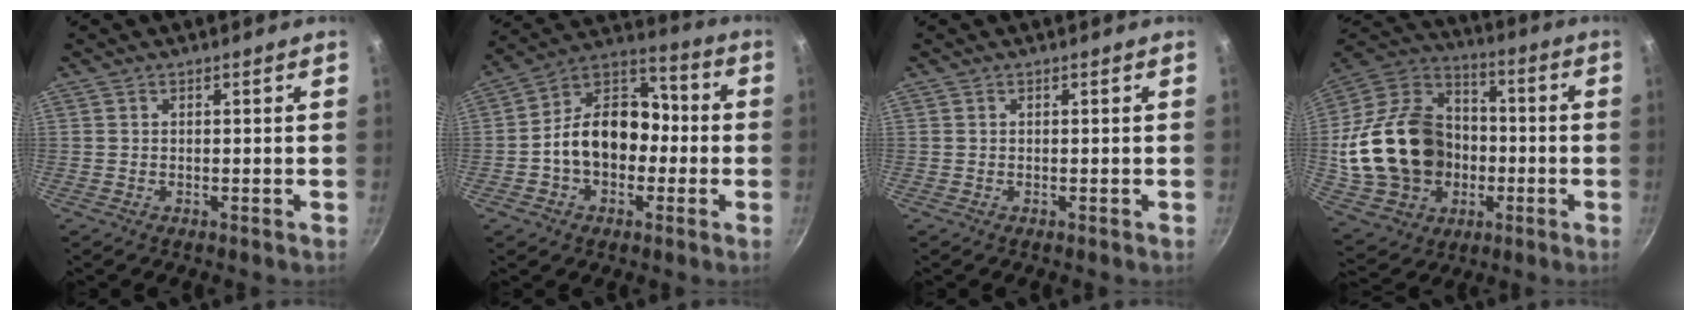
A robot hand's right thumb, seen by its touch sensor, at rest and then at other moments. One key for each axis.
{"total": 15.5, "fx": -2.0, "fy": 11.5, "fz": 10.2, "tx": -0.117, "ty": 0.054, "tz": -0.052}
{"total": 0.0}
{"total": 25.7, "fx": -2.1, "fy": 20.3, "fz": 15.6, "tx": -0.257, "ty": 0.044, "tz": -0.022}